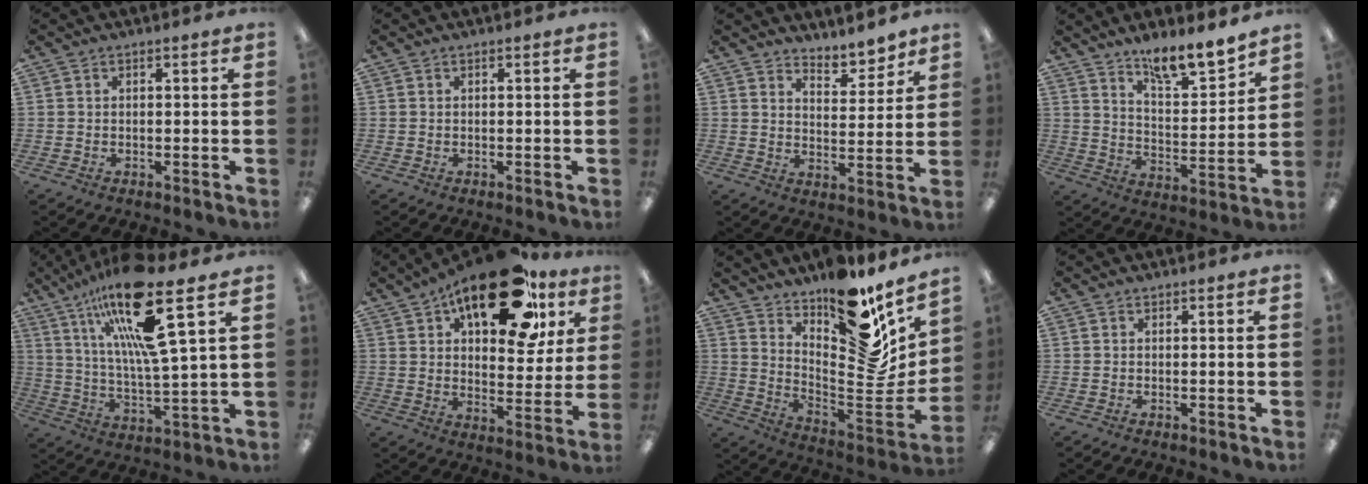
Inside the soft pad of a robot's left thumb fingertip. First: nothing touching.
{"total": 0.0}
{"total": 6.2, "force": [5.7, 2.0, 1.7], "torque": [-0.002, -0.049, 0.095]}
{"total": 11.4, "force": [9.8, 2.9, 5.1], "torque": [-0.070, -0.069, 0.172]}
{"total": 21.6, "force": [13.3, 3.6, 16.6], "torque": [-0.308, -0.058, 0.206]}
{"total": 24.7, "force": [14.8, 11.5, 16.2], "torque": [-0.219, -0.072, 0.239]}
{"total": 18.1, "force": [13.1, 6.5, 10.7], "torque": [-0.120, -0.126, 0.213]}
{"total": 0.0}